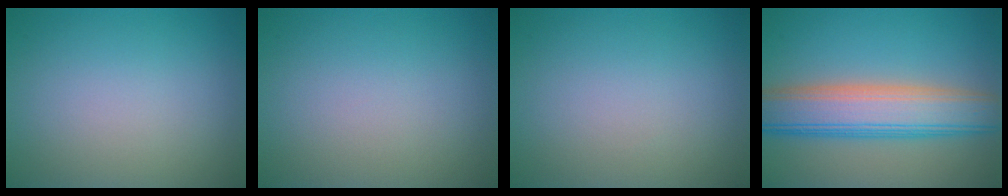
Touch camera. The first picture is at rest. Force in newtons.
{"total": 0.0}
{"total": 0.0}
{"total": 8.1, "press": 8.1, "slide": 0.5}